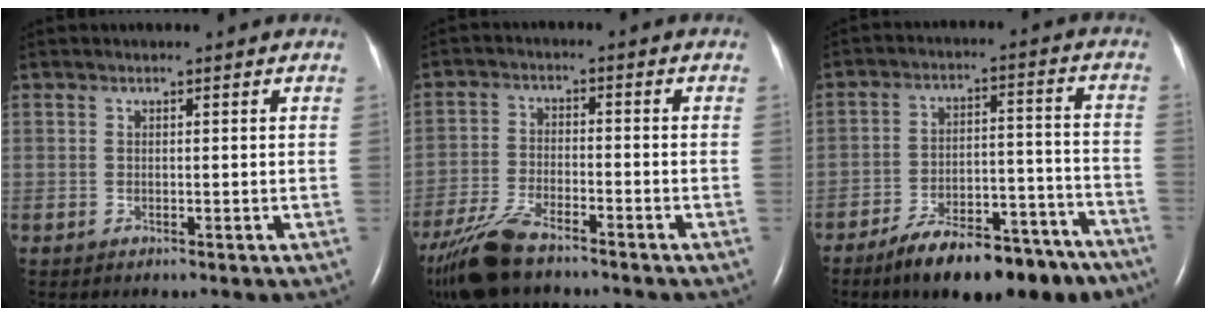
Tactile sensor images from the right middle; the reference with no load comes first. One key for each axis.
{"total": 9.5, "fx": -7.7, "fy": 2.3, "fz": 5.2, "tx": -0.111, "ty": -0.023, "tz": -0.144}
{"total": 17.1, "fx": -13.5, "fy": 5.6, "fz": 8.9, "tx": -0.095, "ty": 0.041, "tz": -0.203}